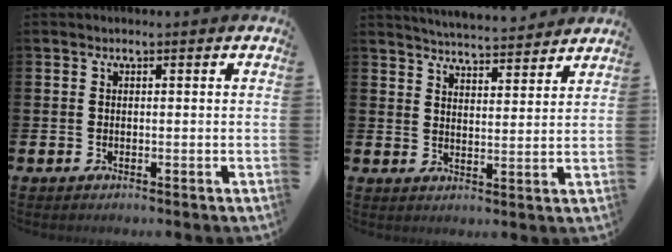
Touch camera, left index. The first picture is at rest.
{"total": 5.2, "force": [5.2, 0.1, 0.3], "torque": [-0.014, -0.036, 0.091]}